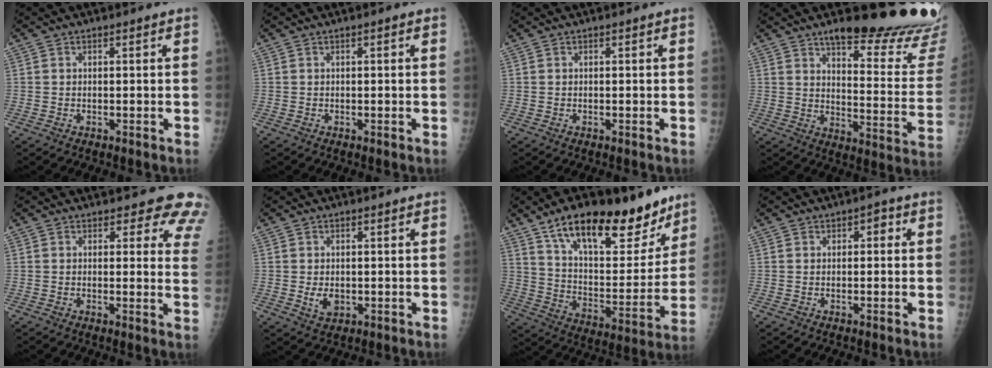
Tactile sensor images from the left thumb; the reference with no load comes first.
{"total": 0.6, "force": [0.3, 0.1, 0.5], "torque": [-0.008, 0.002, 0.002]}
{"total": 0.0}
{"total": 22.9, "force": [18.6, 4.6, 12.6], "torque": [-0.128, -0.143, 0.238]}
{"total": 10.0, "force": [8.5, 4.1, 3.4], "torque": [0.020, -0.043, 0.063]}
{"total": 3.2, "force": [-0.3, 2.3, 2.2], "torque": [-0.020, -0.004, 0.002]}
{"total": 25.7, "force": [17.3, 10.5, 15.7], "torque": [-0.190, -0.060, 0.274]}
{"total": 1.7, "force": [0.4, 1.3, 1.0], "torque": [0.006, 0.007, -0.004]}